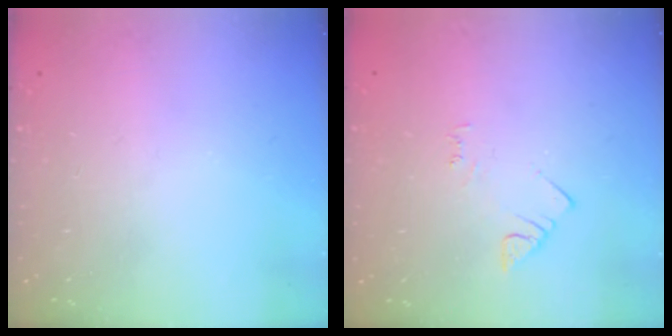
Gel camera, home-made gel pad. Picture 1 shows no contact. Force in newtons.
{"total": 2.5, "press": 2.5, "slide": 0.4}